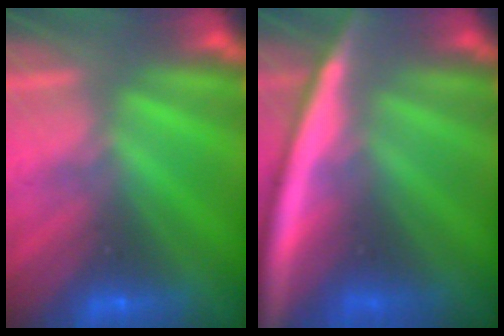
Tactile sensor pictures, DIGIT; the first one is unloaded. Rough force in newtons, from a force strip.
{"total": 7.7}